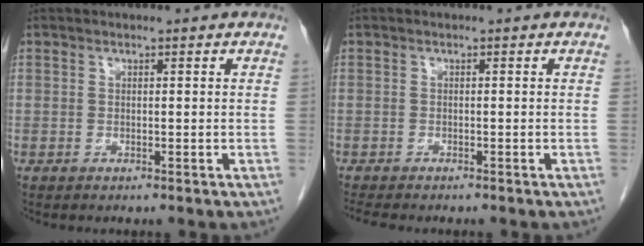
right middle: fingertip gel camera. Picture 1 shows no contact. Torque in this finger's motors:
{"motor_torque": [0.24, -0.08, 0.00, 0.00]}